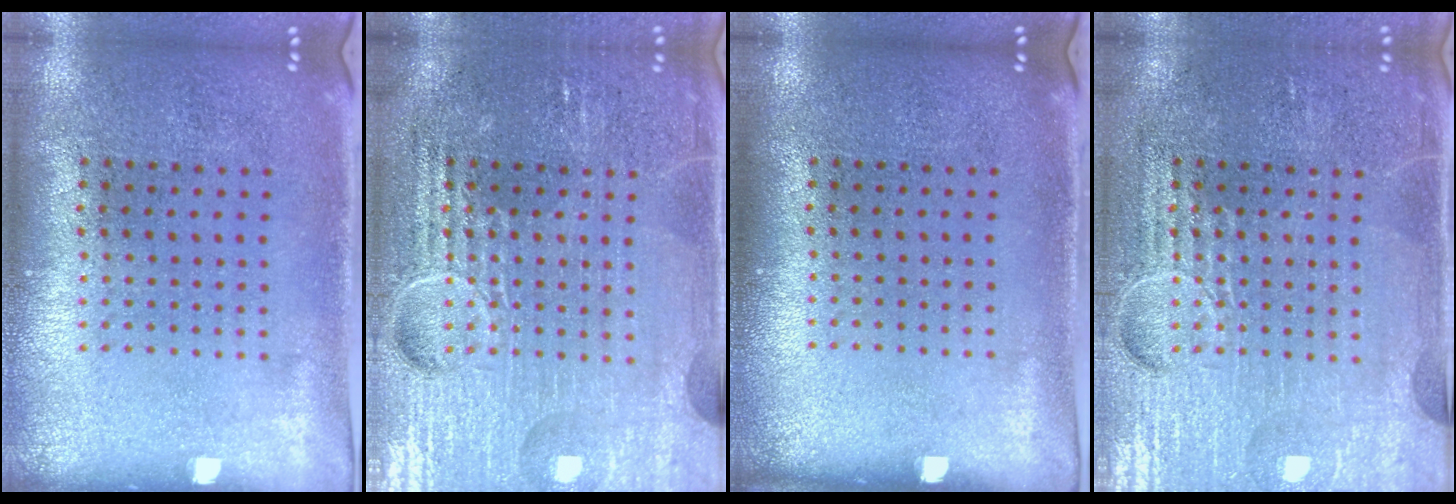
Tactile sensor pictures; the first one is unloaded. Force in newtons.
{"total": 6.8, "press": 6.8, "slide": 0.8}
{"total": 0.0}
{"total": 4.0, "press": 4.0, "slide": 0.5}